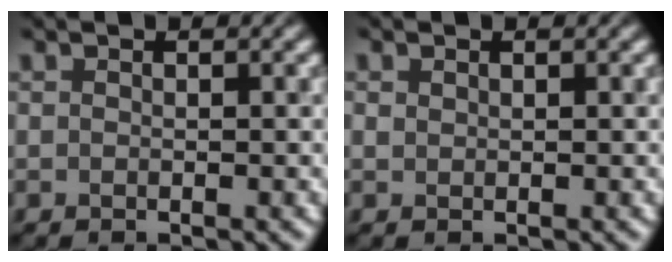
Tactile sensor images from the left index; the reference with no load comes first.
{"total": 0.0}